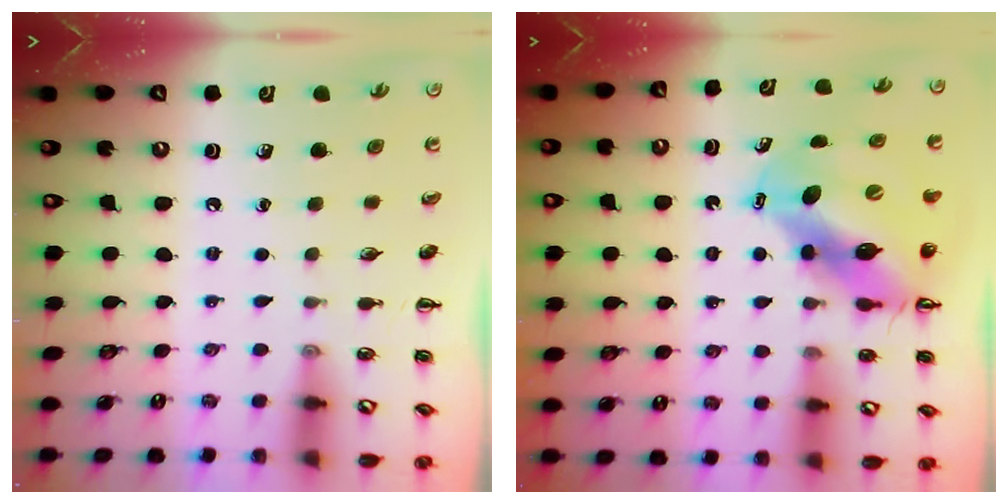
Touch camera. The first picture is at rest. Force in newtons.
{"total": 10.6, "press": 10.1, "slide": 3.1}